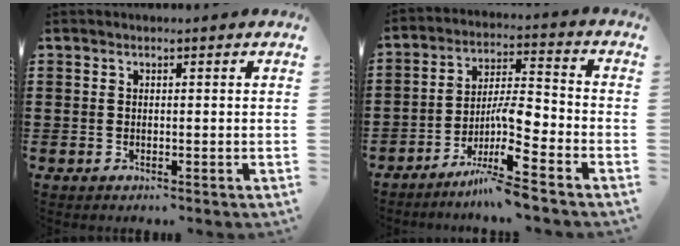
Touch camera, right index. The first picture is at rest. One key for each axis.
{"total": 9.3, "fx": -5.7, "fy": 1.5, "fz": 7.2, "tx": -0.142, "ty": -0.004, "tz": -0.113}